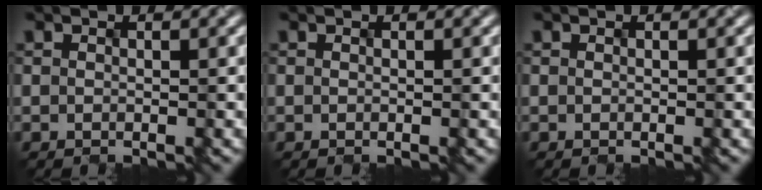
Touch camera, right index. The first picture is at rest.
{"total": 0.0}
{"total": 0.0}